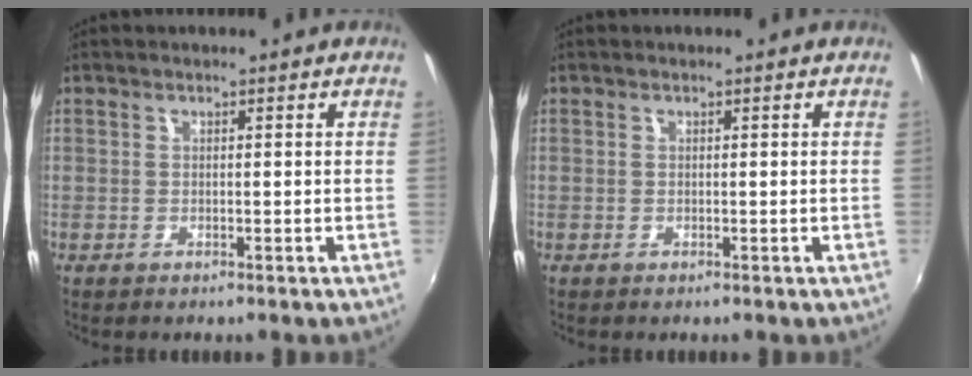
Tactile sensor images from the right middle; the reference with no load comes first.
{"total": 0.0}